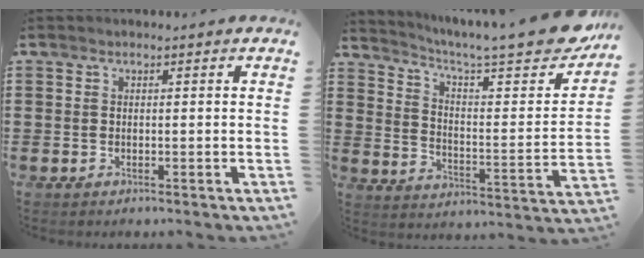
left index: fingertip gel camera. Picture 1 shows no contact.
{"total": 8.0, "force": [6.4, 1.2, 4.7], "torque": [-0.092, -0.053, 0.100]}